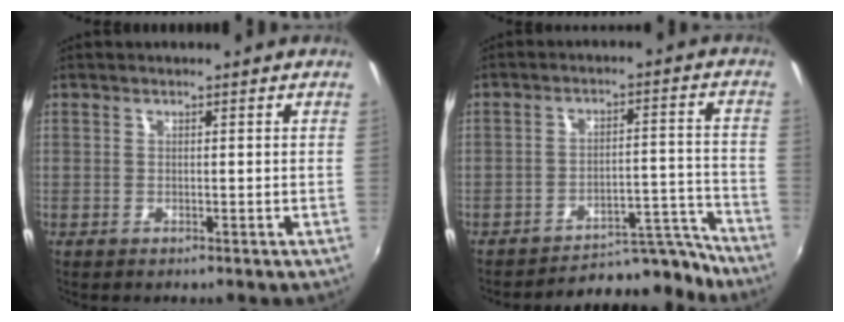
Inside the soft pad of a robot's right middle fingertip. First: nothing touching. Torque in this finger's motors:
{"motor_torque": [0.70, -1.29, -0.18, -0.03]}